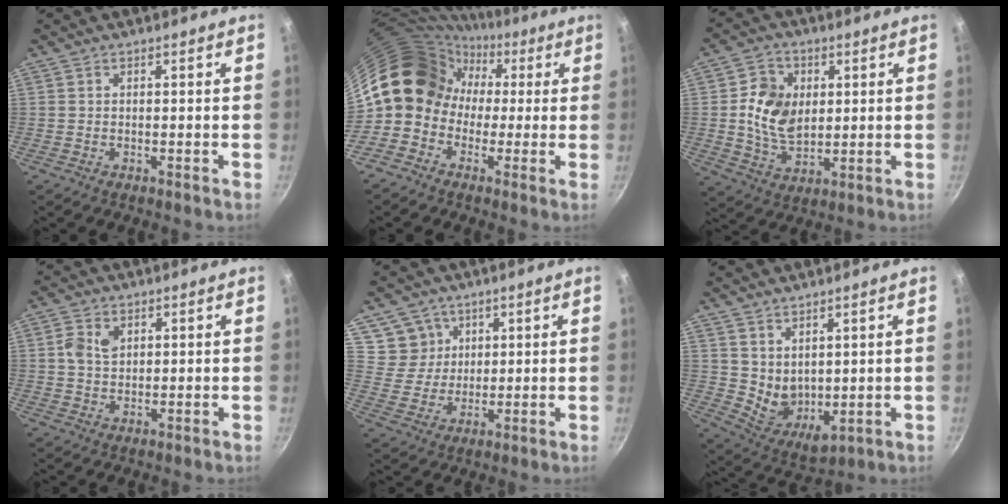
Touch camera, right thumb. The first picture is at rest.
{"total": 14.1, "force": [-0.2, 12.4, 6.7], "torque": [-0.075, 0.047, -0.026]}
{"total": 10.7, "force": [1.6, 7.8, 7.1], "torque": [-0.110, -0.009, 0.031]}
{"total": 4.2, "force": [1.3, 3.0, 2.7], "torque": [-0.043, -0.002, 0.022]}
{"total": 6.7, "force": [3.3, 5.7, 1.2], "torque": [0.002, -0.015, 0.064]}
{"total": 7.6, "force": [3.7, 4.5, 5.0], "torque": [-0.068, -0.041, 0.086]}